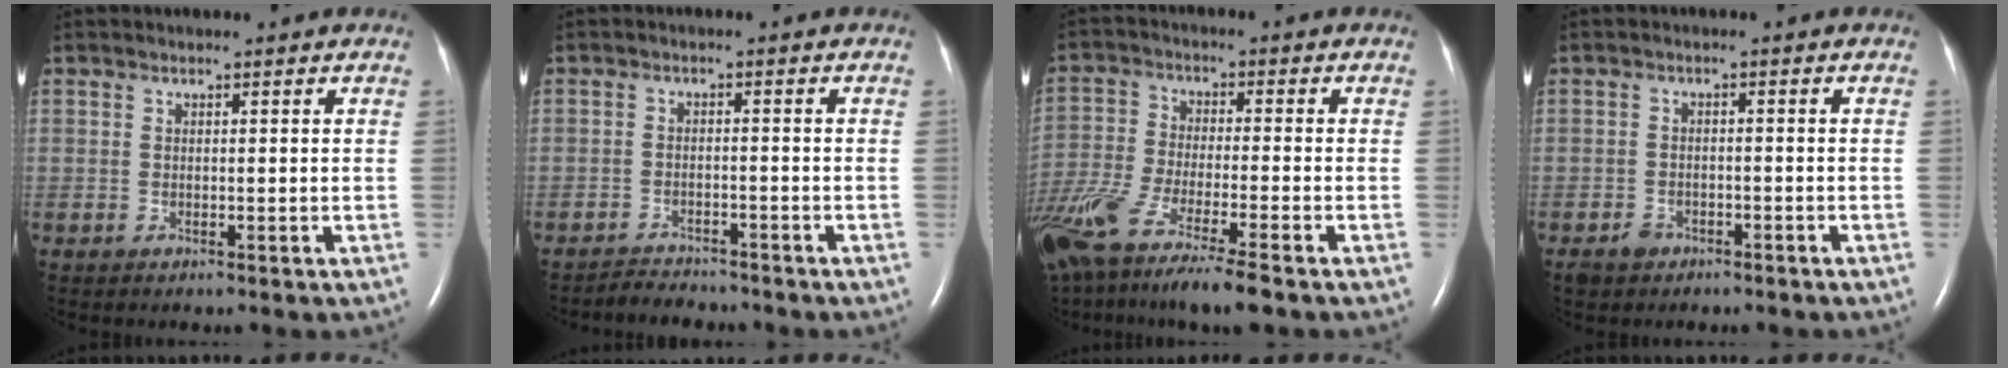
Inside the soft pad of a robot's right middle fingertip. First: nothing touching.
{"total": 3.8, "force": [-3.7, 1.0, 0.3], "torque": [-0.009, -0.009, -0.060]}
{"total": 16.6, "force": [-12.2, 1.2, 11.1], "torque": [-0.244, -0.058, -0.220]}
{"total": 2.5, "force": [-1.8, 1.7, 0.7], "torque": [-0.018, 0.004, -0.023]}